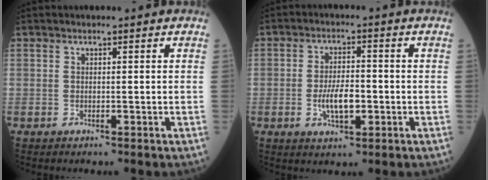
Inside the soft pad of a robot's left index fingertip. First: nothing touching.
{"total": 5.7, "force": [-1.7, 2.2, 5.0], "torque": [-0.098, -0.003, -0.028]}